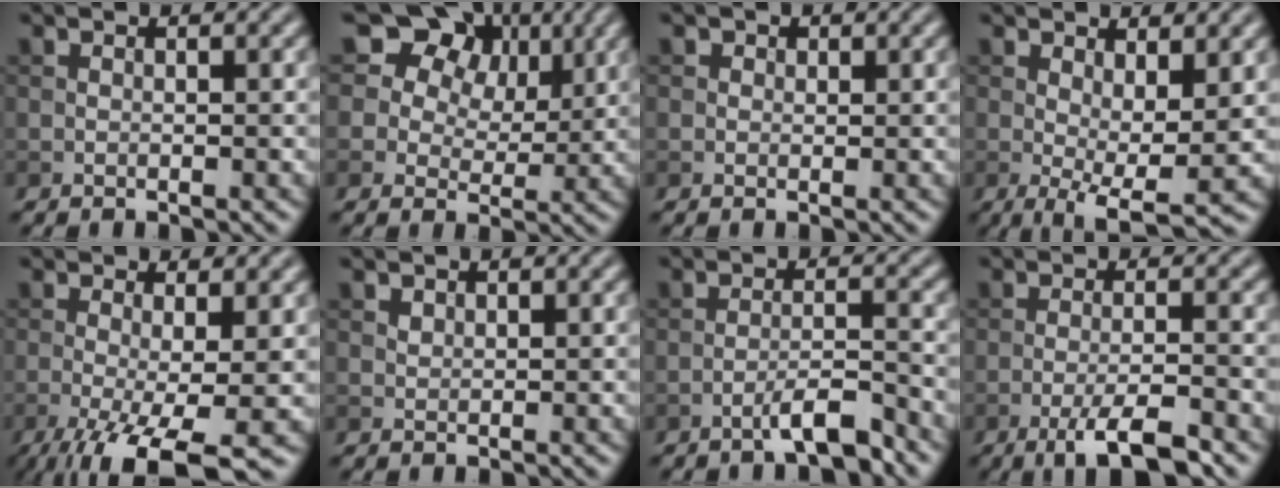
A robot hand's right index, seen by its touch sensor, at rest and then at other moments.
{"total": 10.5, "force": [5.9, 7.4, 4.7], "torque": [-0.089, 0.015, 0.096]}
{"total": 1.0, "force": [0.5, 0.8, 0.3], "torque": [-0.002, -0.002, 0.000]}
{"total": 5.3, "force": [0.6, 1.8, 5.0], "torque": [-0.086, -0.012, 0.013]}
{"total": 8.0, "force": [-3.3, 1.9, 7.1], "torque": [-0.122, -0.017, -0.051]}
{"total": 0.8, "force": [0.6, 0.5, 0.2], "torque": [-0.006, -0.001, 0.013]}
{"total": 3.2, "force": [-2.3, 0.4, 2.2], "torque": [-0.035, 0.010, -0.045]}
{"total": 4.7, "force": [-2.8, 0.8, 3.8], "torque": [-0.064, 0.000, -0.050]}